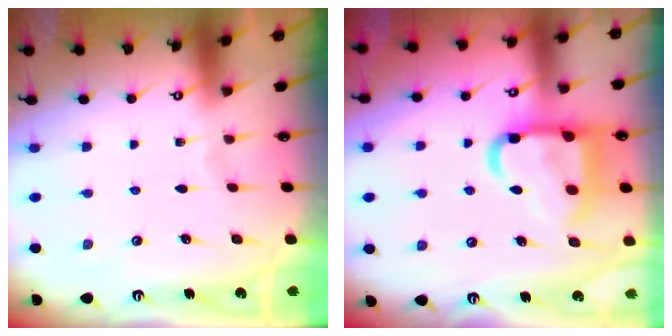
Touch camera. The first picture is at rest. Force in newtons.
{"total": 17.2, "press": 17.2, "slide": 1.6}